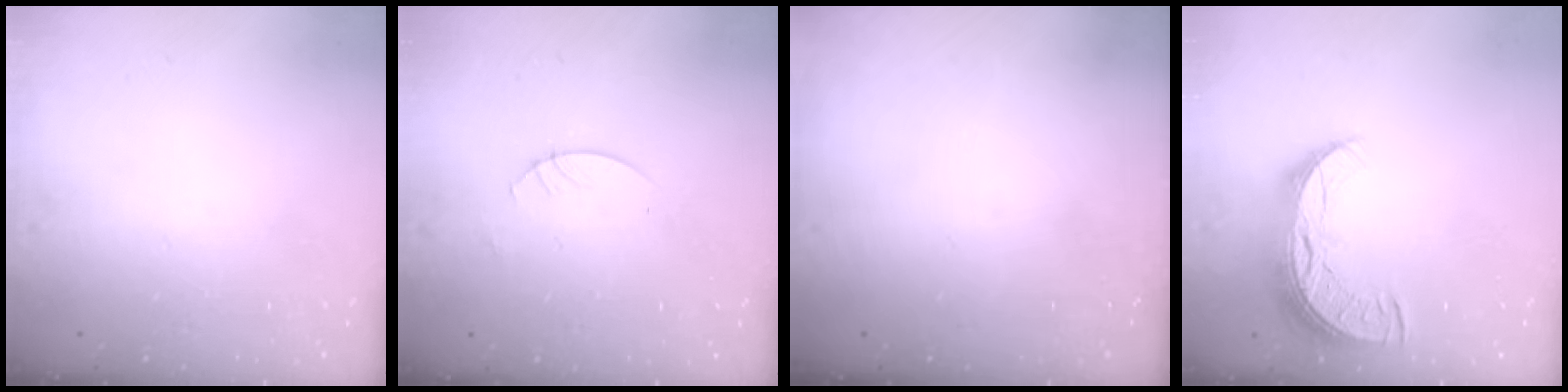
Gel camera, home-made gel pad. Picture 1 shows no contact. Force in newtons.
{"total": 3.0, "press": 2.9, "slide": 0.3}
{"total": 0.0}
{"total": 11.2, "press": 11.1, "slide": 0.9}